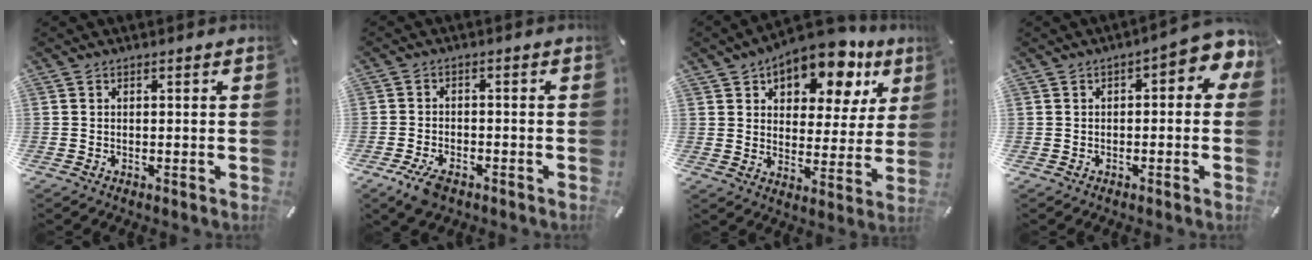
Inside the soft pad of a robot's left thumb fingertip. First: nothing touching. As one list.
[{"total": 5.0, "force": [-3.2, 2.4, 3.0], "torque": [-0.072, 0.010, -0.061]}, {"total": 14.8, "force": [10.7, 7.3, 7.1], "torque": [-0.102, -0.073, 0.182]}, {"total": 5.1, "force": [0.3, 2.6, 4.3], "torque": [-0.066, 0.003, 0.001]}]